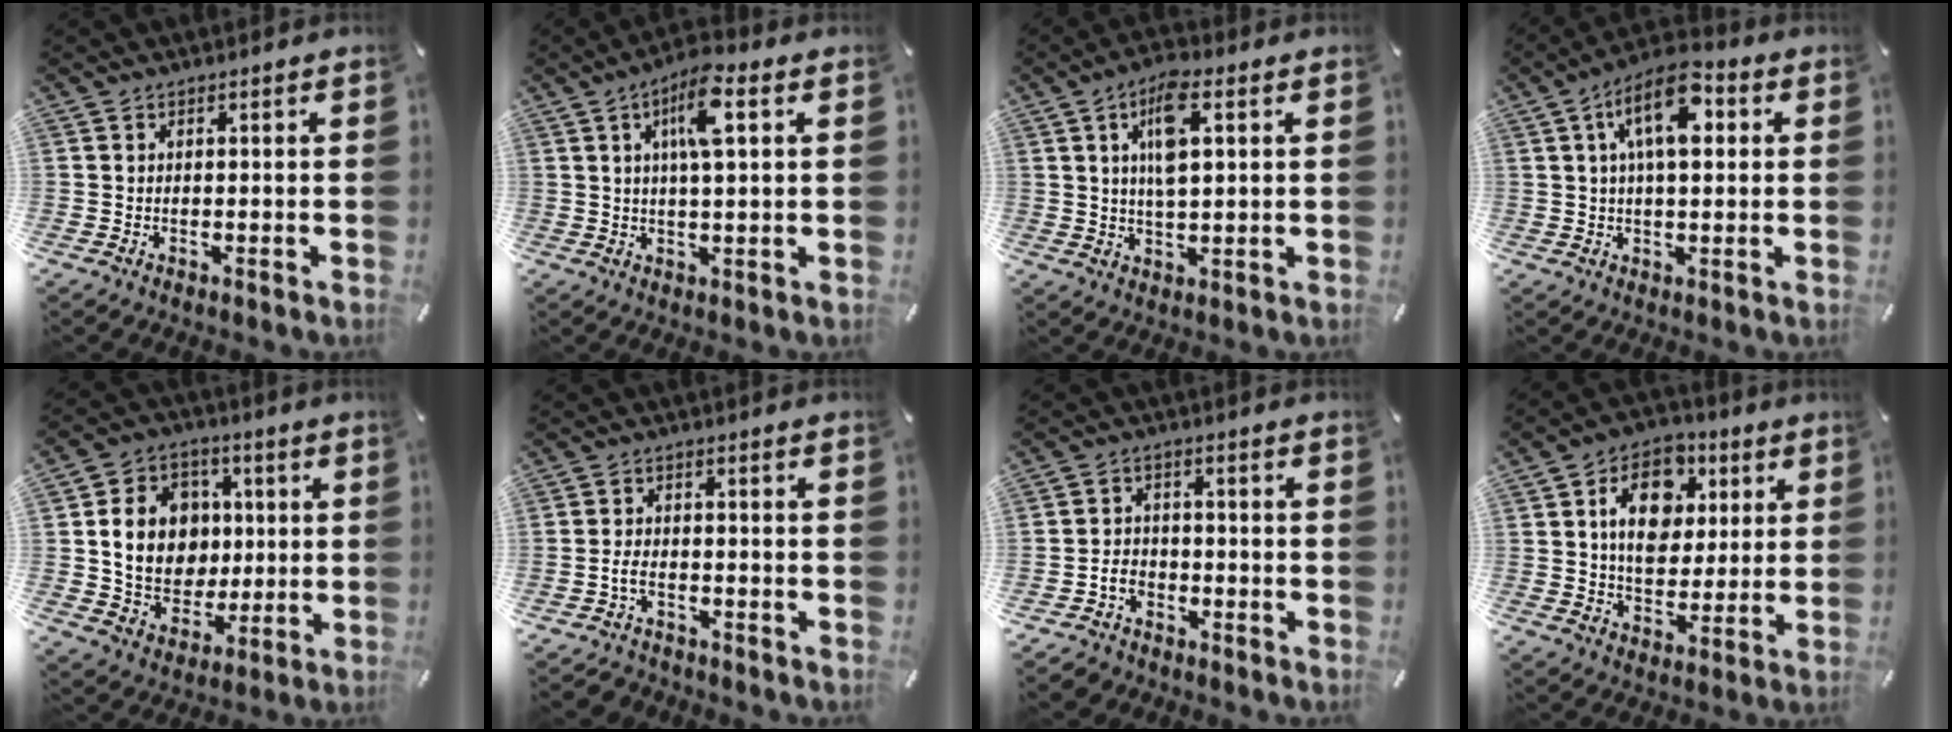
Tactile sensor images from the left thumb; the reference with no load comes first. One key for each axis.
{"total": 8.7, "fx": 3.1, "fy": 2.0, "fz": 7.8, "tx": -0.141, "ty": 0.001, "tz": 0.047}
{"total": 7.8, "fx": 2.6, "fy": 3.1, "fz": 6.7, "tx": -0.129, "ty": 0.001, "tz": 0.039}
{"total": 11.3, "fx": 3.4, "fy": 5.4, "fz": 9.3, "tx": -0.154, "ty": 0.000, "tz": 0.055}
{"total": 14.0, "fx": 1.5, "fy": 12.2, "fz": 6.6, "tx": -0.117, "ty": 0.010, "tz": 0.036}
{"total": 3.6, "fx": -2.2, "fy": 2.0, "fz": 2.1, "tx": -0.058, "ty": 0.006, "tz": -0.047}
{"total": 4.4, "fx": -2.5, "fy": 3.4, "fz": 1.4, "tx": -0.038, "ty": 0.008, "tz": -0.050}
{"total": 13.6, "fx": 3.8, "fy": 10.3, "fz": 8.0, "tx": -0.119, "ty": 0.003, "tz": 0.070}